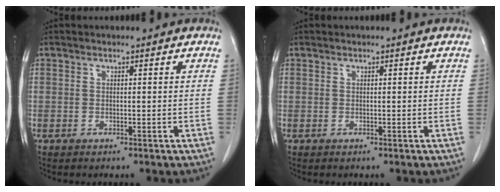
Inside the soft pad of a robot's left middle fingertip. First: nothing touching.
{"total": 0.0}